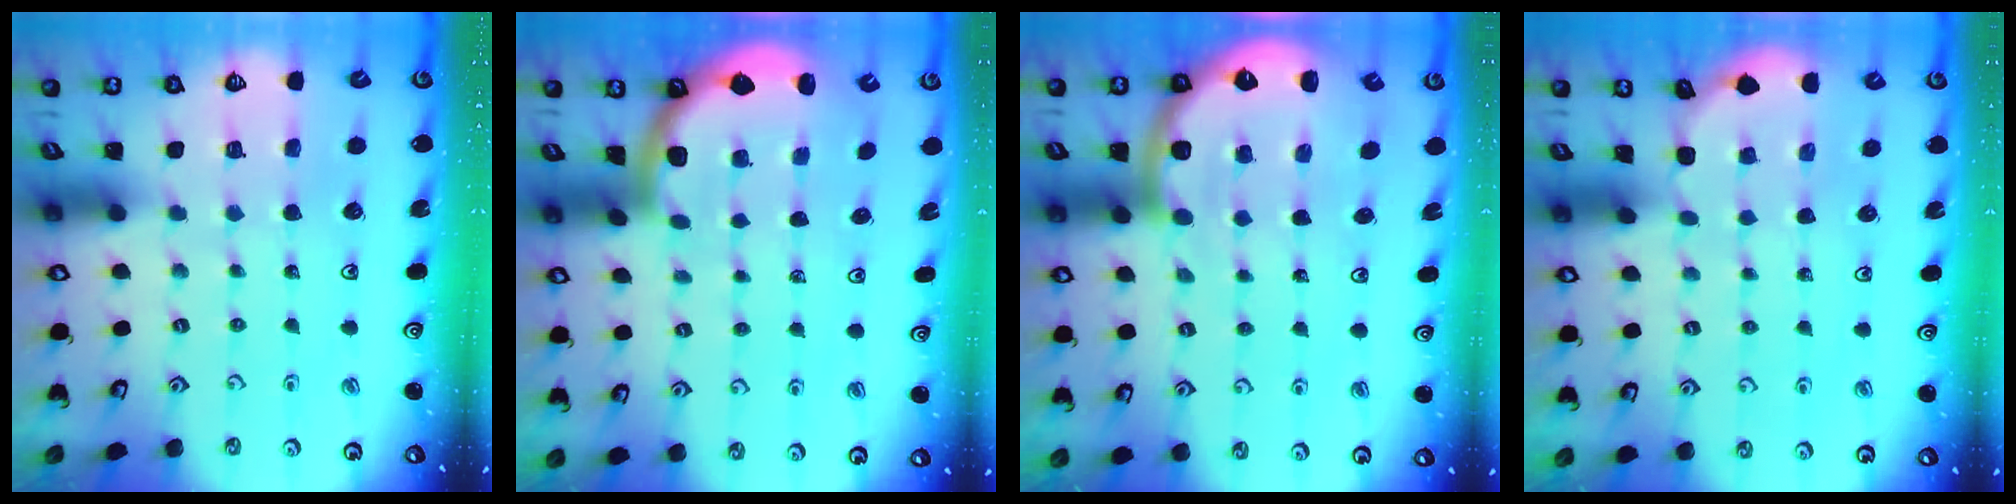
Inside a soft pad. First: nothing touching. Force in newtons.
{"total": 1.9, "press": 1.9, "slide": 0.3}
{"total": 7.1, "press": 7.0, "slide": 1.5}
{"total": 1.3, "press": 1.3, "slide": 0.1}